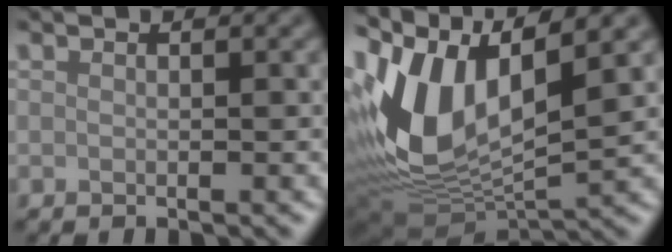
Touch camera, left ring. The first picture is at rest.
{"total": 11.8, "force": [3.0, 6.4, 9.4], "torque": [-0.212, -0.002, 0.055]}